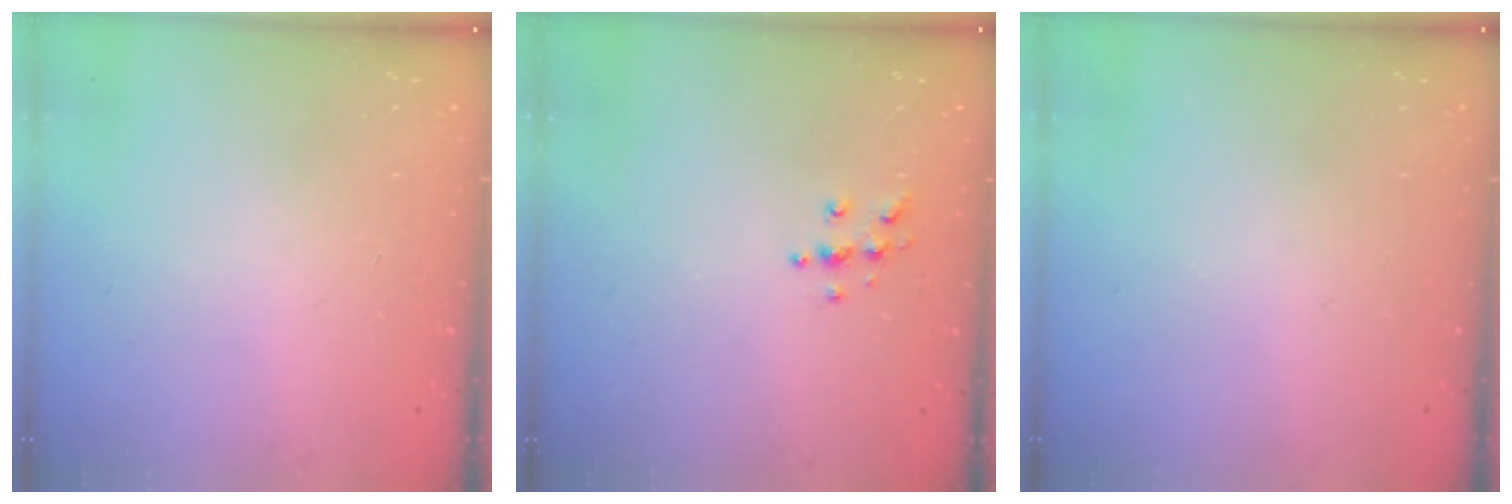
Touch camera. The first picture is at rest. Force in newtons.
{"total": 4.4, "press": 4.4, "slide": 0.3}
{"total": 0.0}